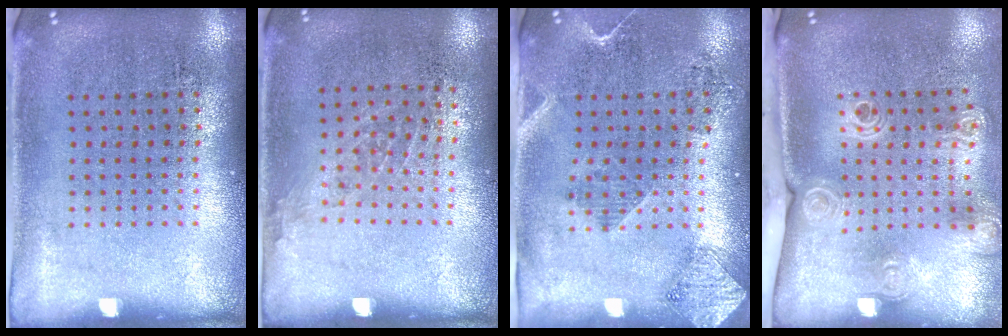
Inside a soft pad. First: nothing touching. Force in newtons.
{"total": 0.9, "press": 0.7, "slide": 0.6}
{"total": 2.0, "press": 1.7, "slide": 1.1}
{"total": 2.0, "press": 1.5, "slide": 1.4}